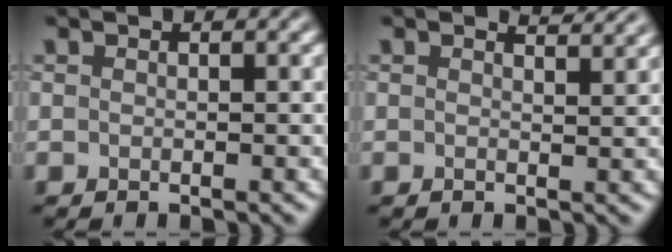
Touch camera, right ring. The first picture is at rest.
{"total": 1.5, "force": [1.1, 0.4, 1.0], "torque": [-0.019, 0.001, 0.009]}